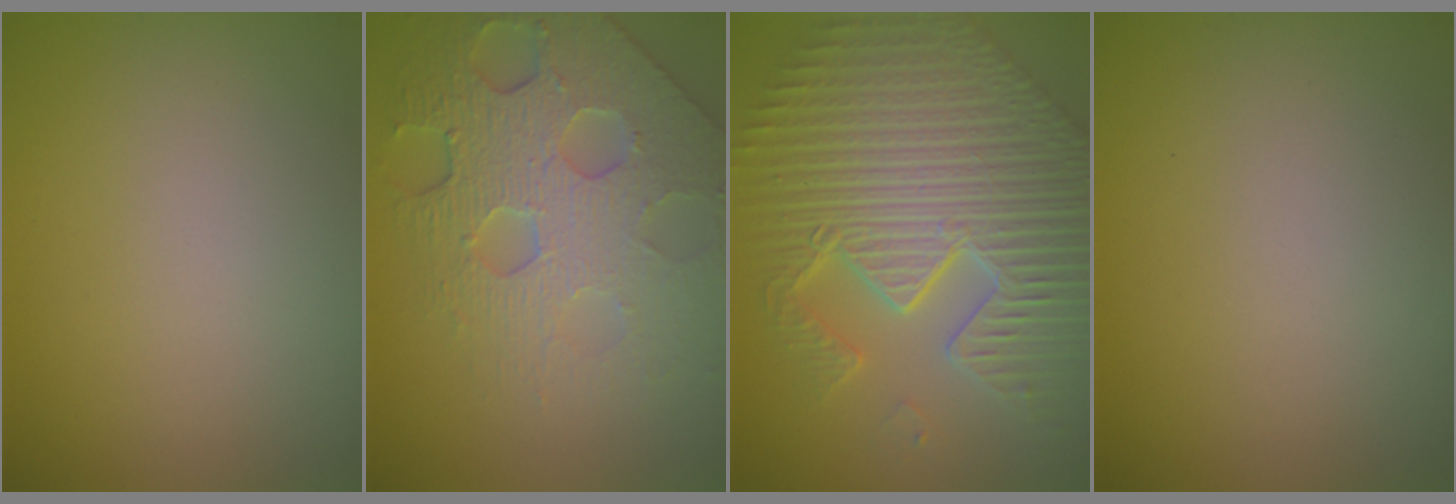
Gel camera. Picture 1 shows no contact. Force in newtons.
{"total": 6.8, "press": 5.4, "slide": 4.2}
{"total": 11.7, "press": 7.5, "slide": 9.0}
{"total": 0.0}